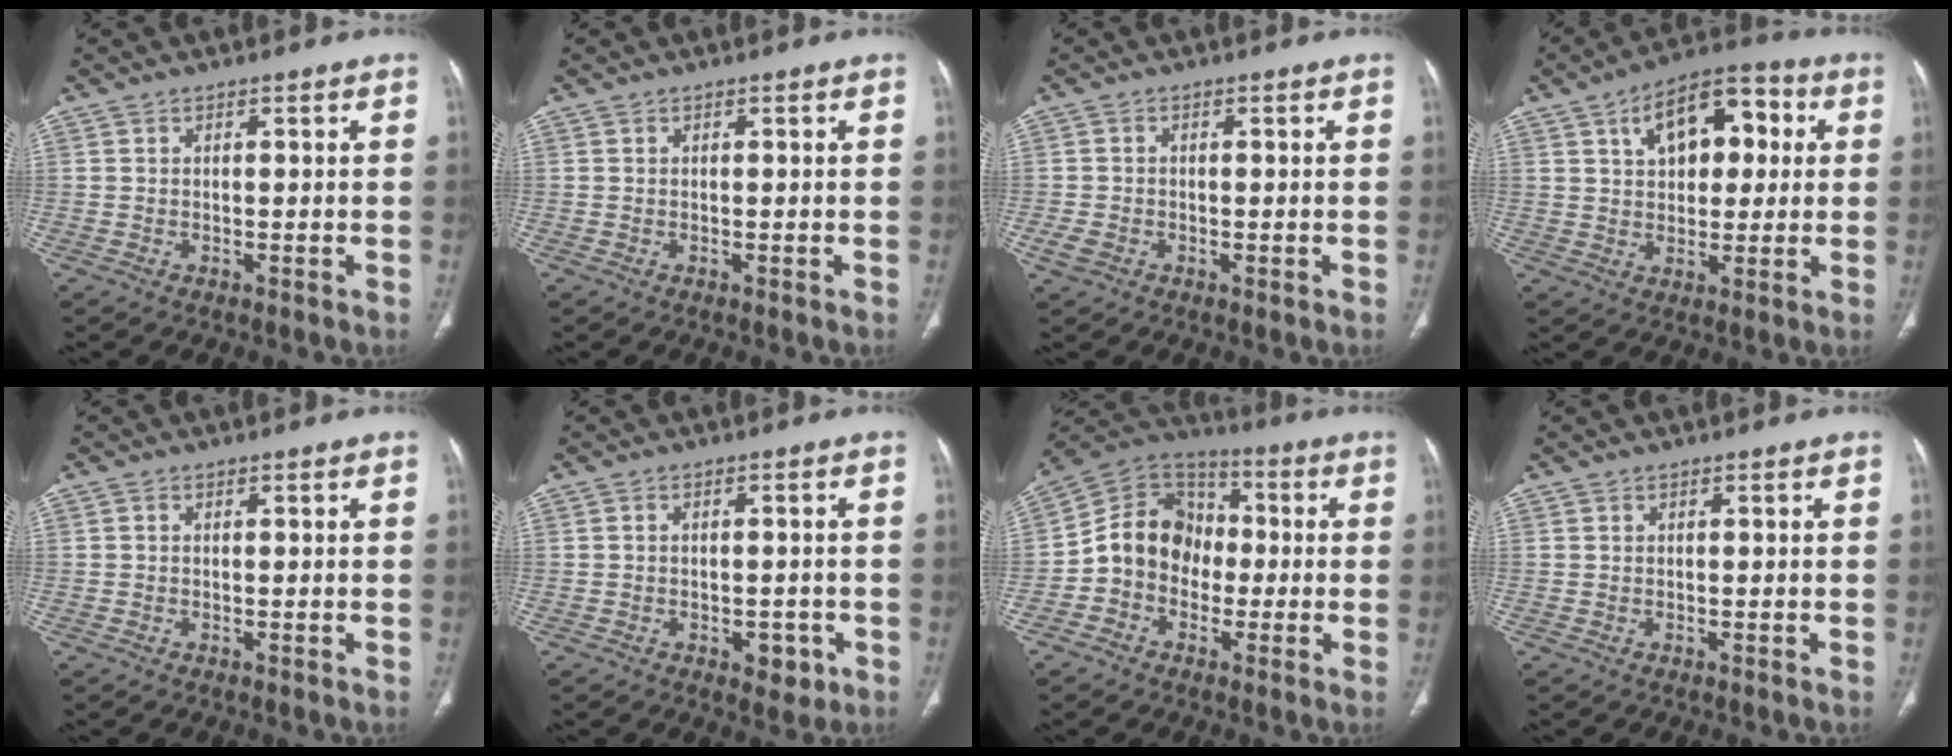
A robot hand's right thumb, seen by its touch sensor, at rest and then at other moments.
{"total": 0.0}
{"total": 2.6, "force": [-0.9, 1.9, 1.6], "torque": [-0.035, 0.005, -0.014]}
{"total": 14.1, "force": [4.2, 8.3, 10.7], "torque": [-0.124, 0.015, 0.061]}
{"total": 0.0}
{"total": 4.2, "force": [-1.8, 2.6, 2.8], "torque": [-0.020, 0.006, -0.018]}
{"total": 12.9, "force": [-1.8, 10.8, 6.7], "torque": [-0.086, 0.038, -0.048]}
{"total": 0.0}